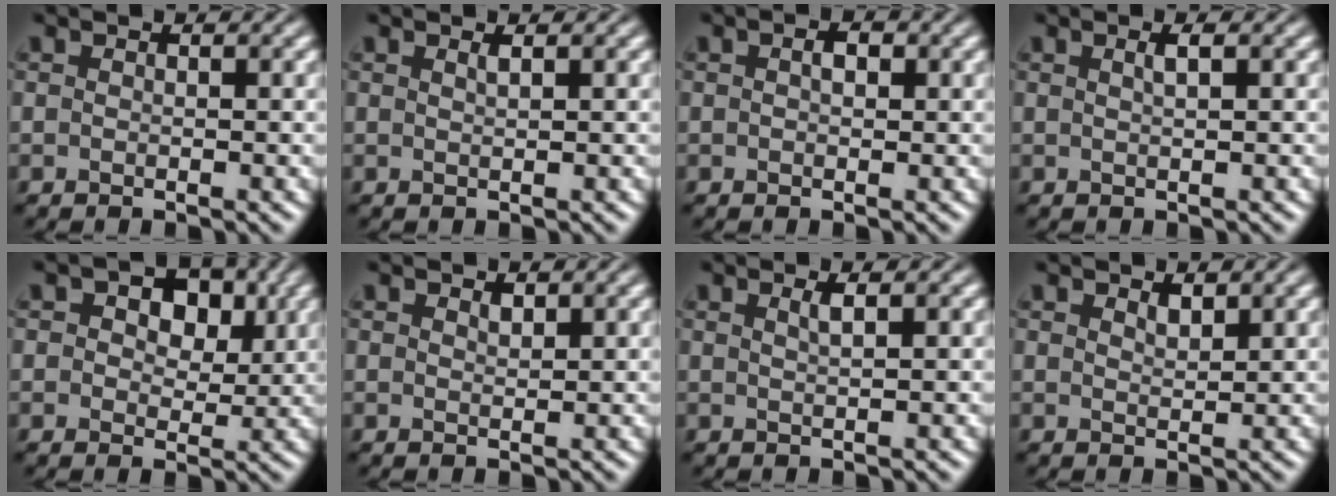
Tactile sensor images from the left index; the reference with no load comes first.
{"total": 0.7, "force": [0.4, 0.2, 0.5], "torque": [-0.004, 0.001, 0.007]}
{"total": 1.4, "force": [0.3, 0.8, 1.1], "torque": [-0.016, 0.003, 0.002]}
{"total": 1.1, "force": [0.4, 0.3, 1.0], "torque": [-0.013, 0.004, 0.006]}
{"total": 5.3, "force": [1.9, 3.4, 3.6], "torque": [-0.046, 0.002, 0.013]}
{"total": 0.7, "force": [0.6, 0.3, 0.3], "torque": [-0.006, -0.003, 0.013]}
{"total": 1.2, "force": [0.6, 0.4, 1.0], "torque": [-0.011, 0.002, 0.008]}
{"total": 1.1, "force": [0.9, 0.3, 0.5], "torque": [-0.012, -0.002, 0.018]}